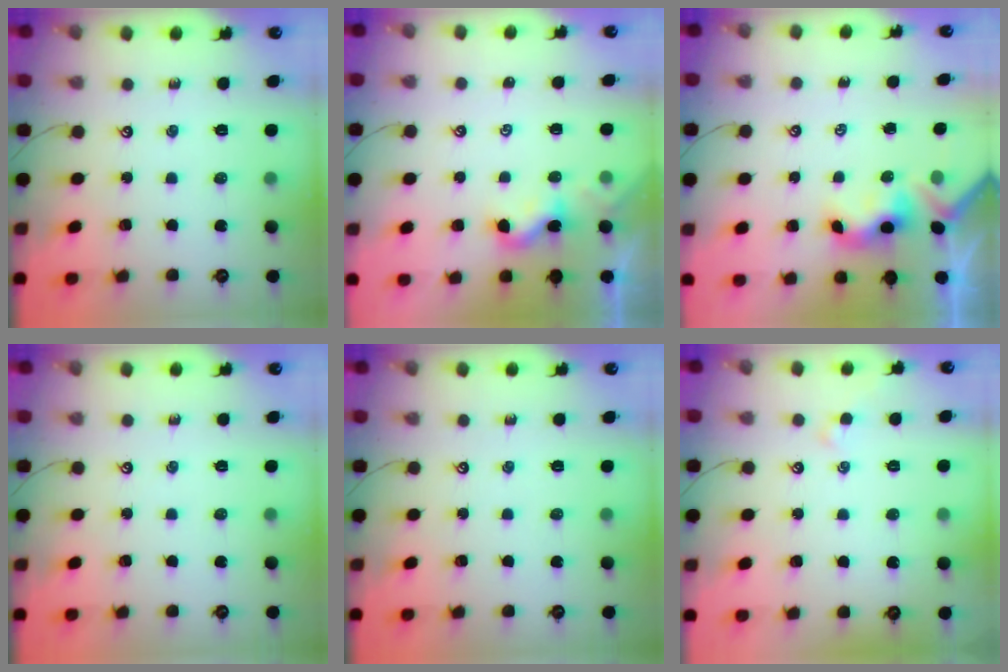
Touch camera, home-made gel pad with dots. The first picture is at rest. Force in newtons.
{"total": 1.0, "press": 0.9, "slide": 0.5}
{"total": 4.0, "press": 4.0, "slide": 0.2}
{"total": 0.0}
{"total": 0.0}
{"total": 2.1, "press": 2.1, "slide": 0.3}